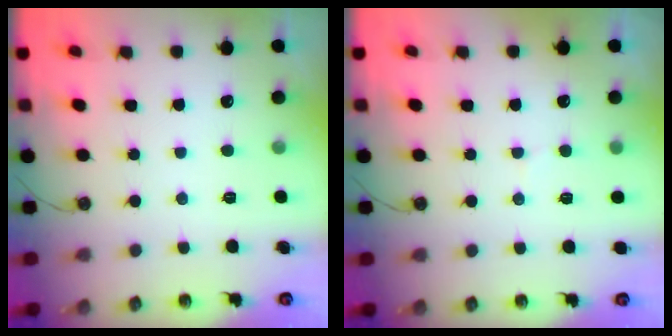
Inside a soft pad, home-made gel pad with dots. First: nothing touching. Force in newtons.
{"total": 3.4, "press": 3.3, "slide": 0.8}